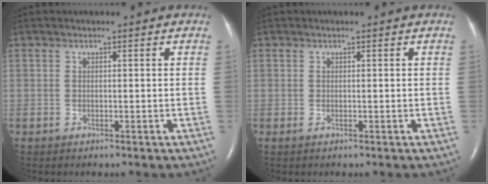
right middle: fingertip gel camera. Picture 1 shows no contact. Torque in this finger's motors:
{"motor_torque": [-0.05, -0.03, -0.02, -0.06]}